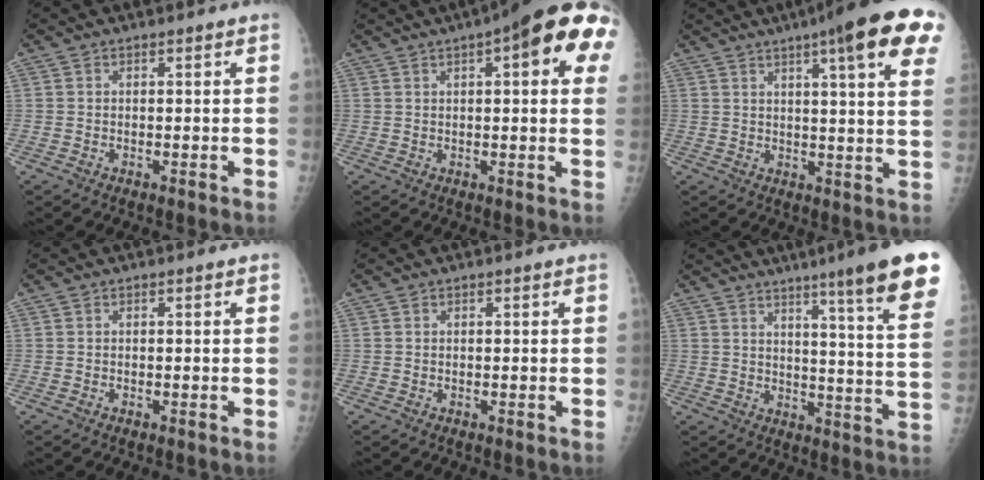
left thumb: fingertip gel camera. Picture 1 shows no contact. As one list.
[{"total": 16.9, "force": [6.2, 4.8, 15.0], "torque": [-0.186, 0.007, 0.070]}, {"total": 18.5, "force": [9.8, 2.6, 15.4], "torque": [-0.198, -0.016, 0.116]}, {"total": 0.0}, {"total": 0.0}, {"total": 18.7, "force": [12.1, 0.5, 14.2], "torque": [-0.170, -0.067, 0.150]}]